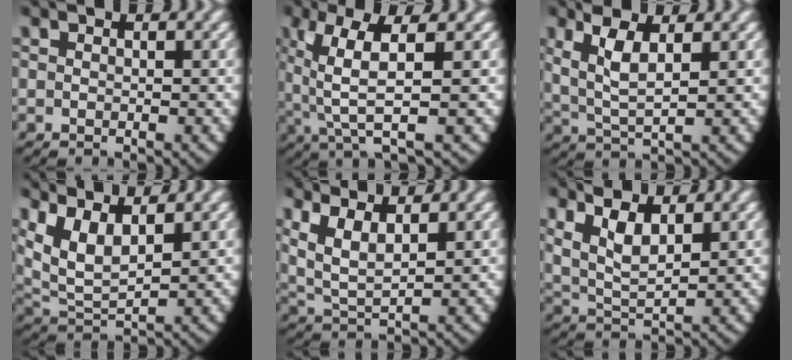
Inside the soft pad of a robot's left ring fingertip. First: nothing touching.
{"total": 6.9, "force": [1.0, 2.6, 6.3], "torque": [-0.121, -0.009, 0.023]}
{"total": 5.4, "force": [1.6, 3.0, 4.2], "torque": [-0.109, -0.018, 0.039]}
{"total": 9.5, "force": [2.4, 7.4, 5.4], "torque": [-0.164, -0.030, 0.044]}
{"total": 7.4, "force": [2.2, 5.4, 4.6], "torque": [-0.131, -0.013, 0.037]}
{"total": 7.3, "force": [2.3, 5.3, 4.5], "torque": [-0.117, -0.016, 0.036]}